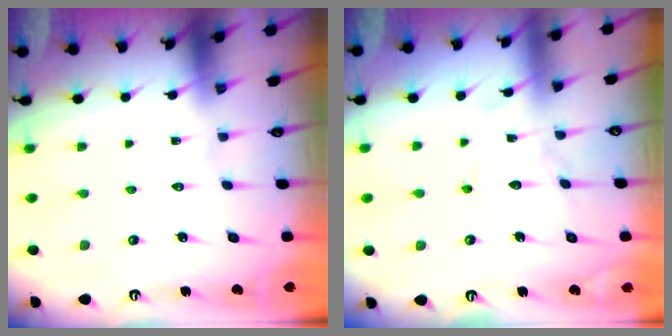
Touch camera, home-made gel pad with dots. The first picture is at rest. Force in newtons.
{"total": 8.0, "press": 7.9, "slide": 0.8}